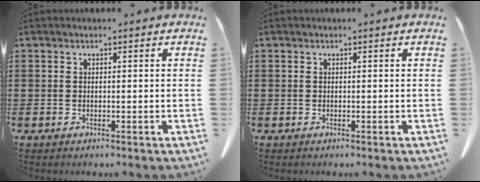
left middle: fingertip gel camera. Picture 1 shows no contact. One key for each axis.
{"total": 0.0}